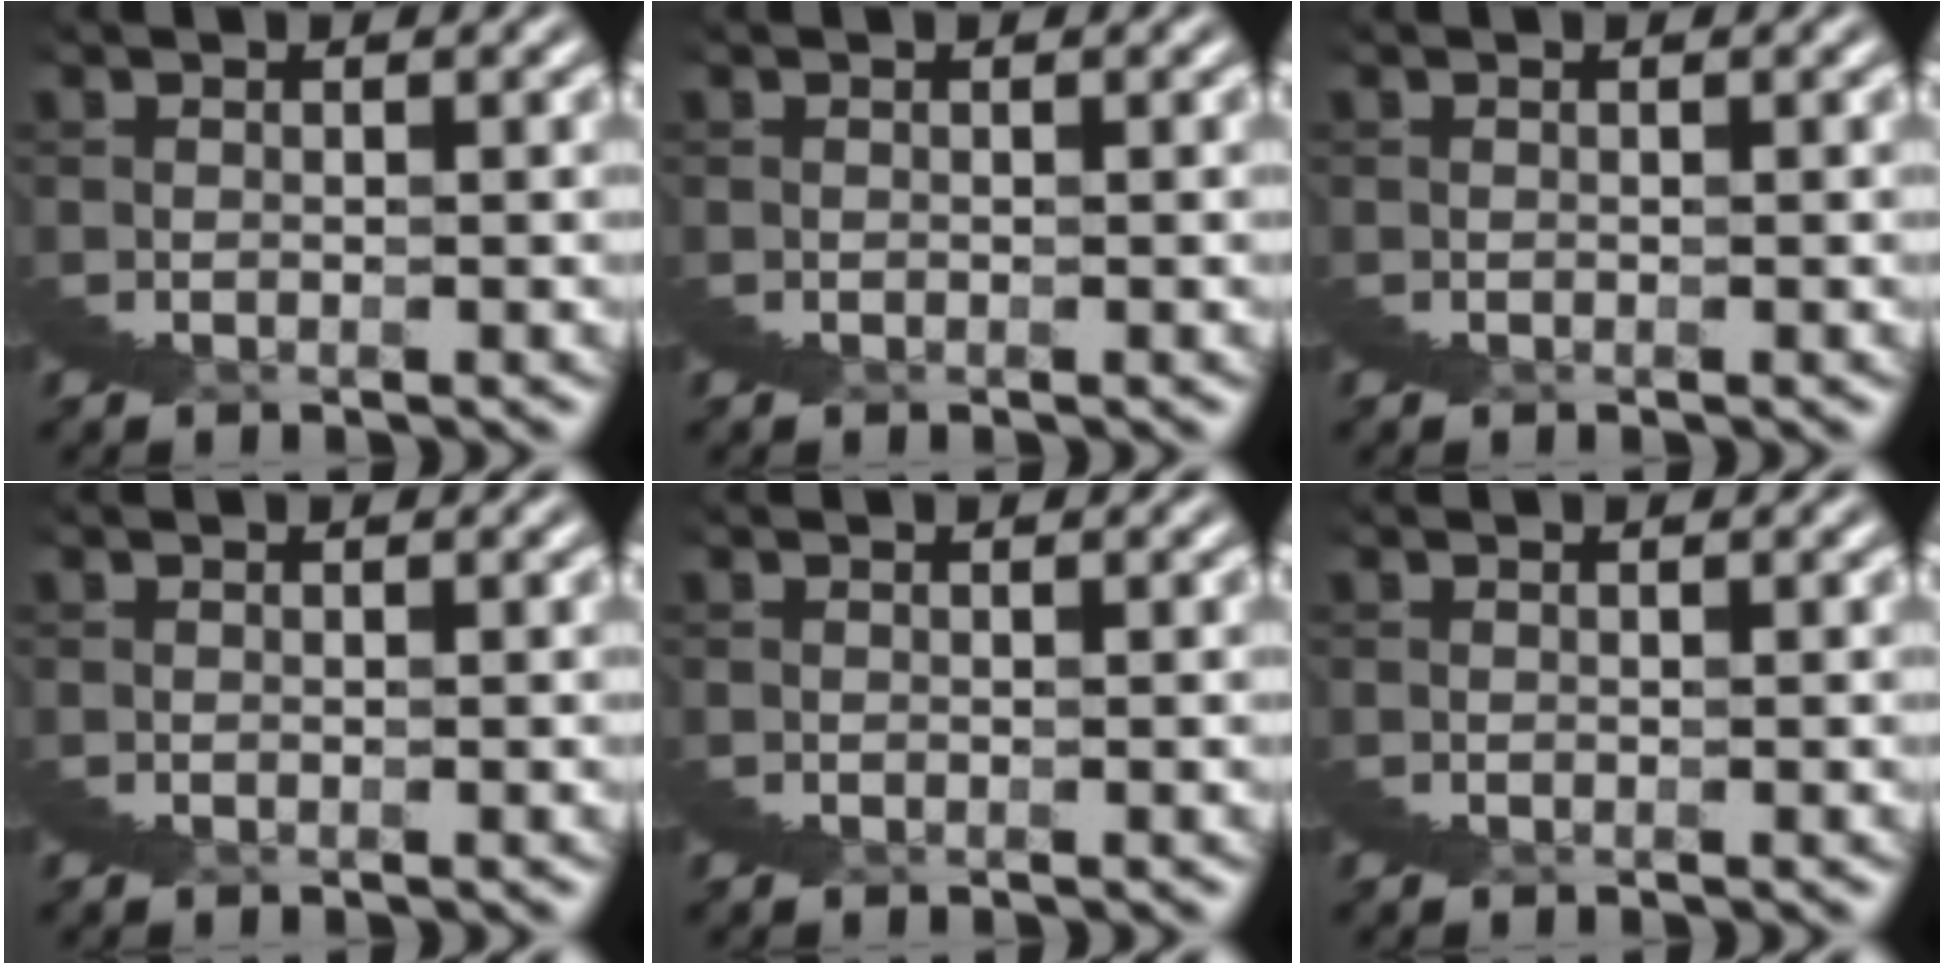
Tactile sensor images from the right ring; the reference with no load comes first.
{"total": 0.0}
{"total": 0.0}
{"total": 0.0}
{"total": 0.0}
{"total": 0.0}